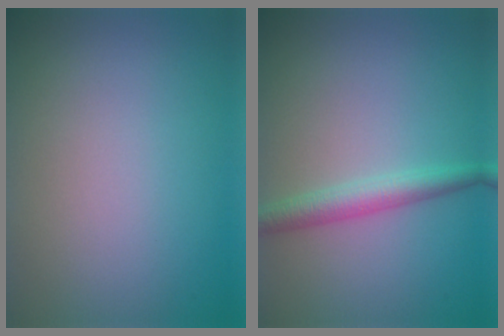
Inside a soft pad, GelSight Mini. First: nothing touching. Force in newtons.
{"total": 2.7, "press": 2.7, "slide": 0.0}